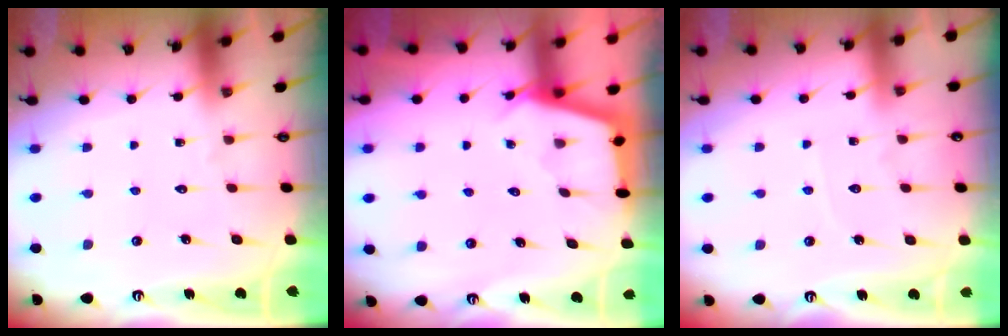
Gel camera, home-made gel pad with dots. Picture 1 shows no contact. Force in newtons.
{"total": 2.7, "press": 2.7, "slide": 0.3}
{"total": 3.3, "press": 3.3, "slide": 0.4}